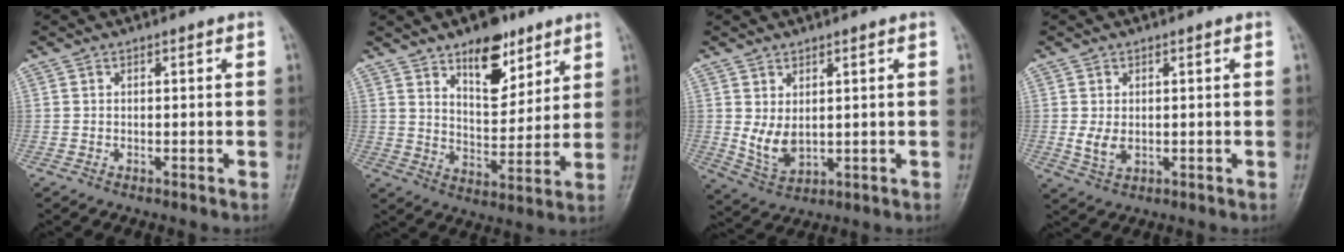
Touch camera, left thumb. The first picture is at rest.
{"total": 12.0, "force": [7.4, 6.0, 7.4], "torque": [-0.082, -0.048, 0.123]}
{"total": 6.1, "force": [0.9, 3.5, 4.9], "torque": [-0.082, -0.013, 0.033]}
{"total": 4.0, "force": [0.0, 2.5, 3.2], "torque": [-0.058, -0.005, 0.007]}